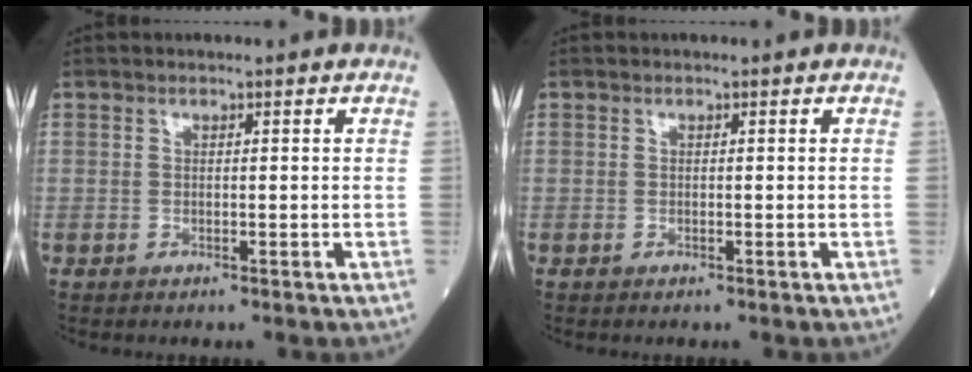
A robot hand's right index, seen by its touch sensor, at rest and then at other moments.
{"total": 0.0}